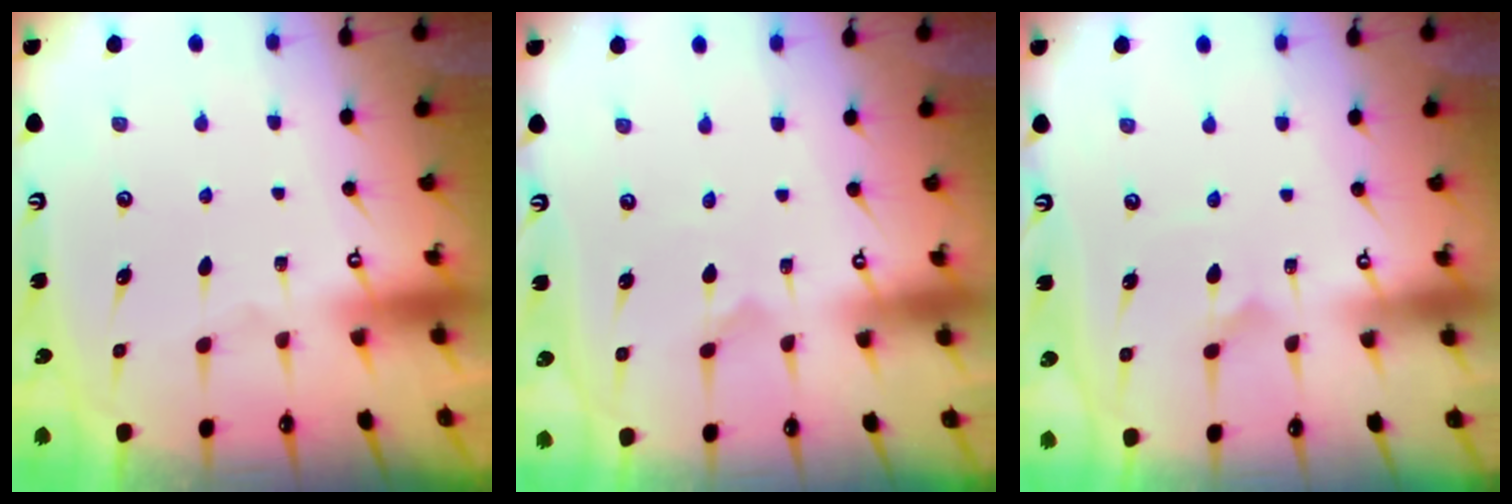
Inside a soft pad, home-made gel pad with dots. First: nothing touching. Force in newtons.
{"total": 0.0}
{"total": 2.1, "press": 2.1, "slide": 0.1}